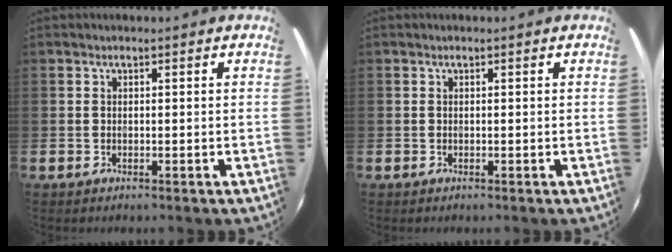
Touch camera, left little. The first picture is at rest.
{"total": 0.0}